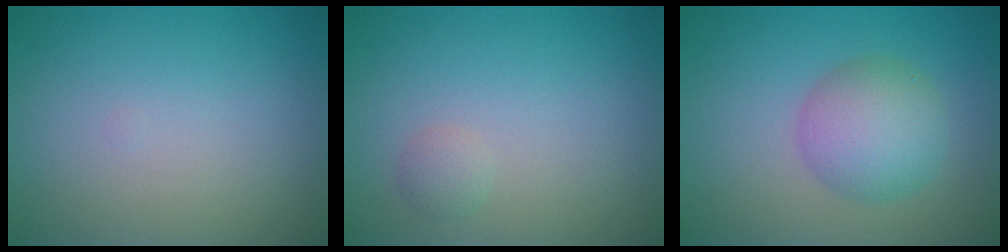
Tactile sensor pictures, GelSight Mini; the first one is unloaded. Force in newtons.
{"total": 1.0, "press": 1.0, "slide": 0.1}
{"total": 4.9, "press": 4.9, "slide": 0.1}